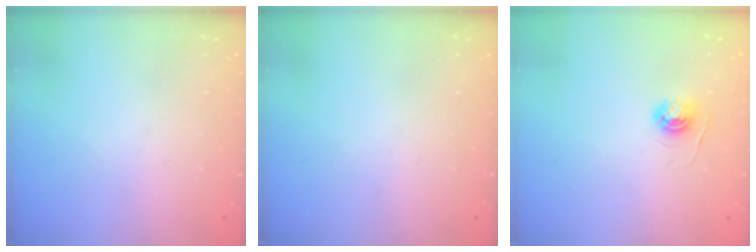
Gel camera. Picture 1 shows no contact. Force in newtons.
{"total": 0.0}
{"total": 4.7, "press": 4.6, "slide": 0.4}